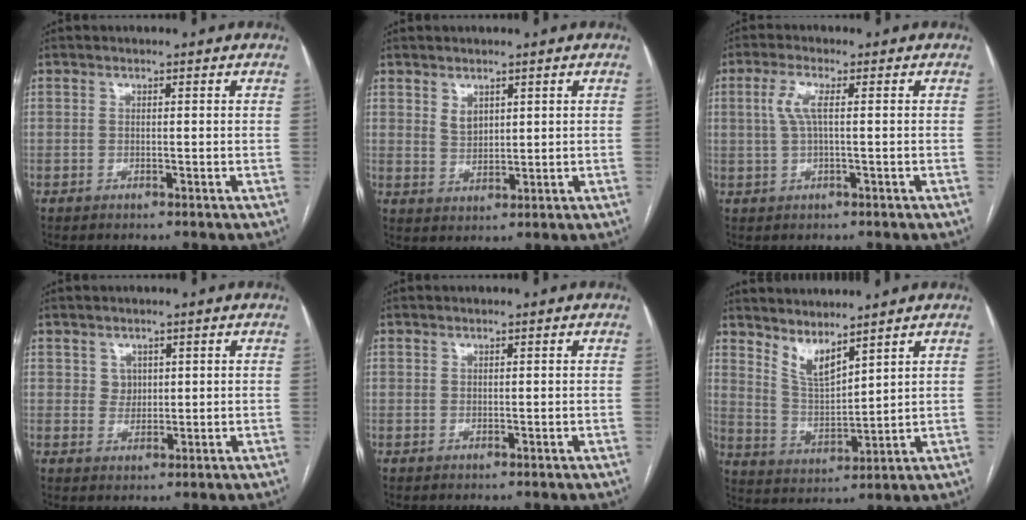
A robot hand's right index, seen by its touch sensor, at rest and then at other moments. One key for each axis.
{"total": 2.8, "fx": 1.6, "fy": 1.9, "fz": 1.5, "tx": -0.027, "ty": -0.002, "tz": 0.040}
{"total": 3.6, "fx": 0.7, "fy": 0.7, "fz": 3.5, "tx": -0.078, "ty": 0.011, "tz": 0.016}
{"total": 2.4, "fx": 1.0, "fy": 2.1, "fz": 0.5, "tx": -0.004, "ty": -0.001, "tz": 0.019}
{"total": 0.0}
{"total": 6.1, "fx": 5.2, "fy": 1.0, "fz": 3.0, "tx": -0.068, "ty": -0.012, "tz": 0.116}